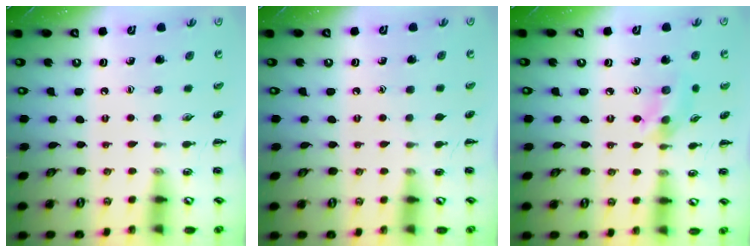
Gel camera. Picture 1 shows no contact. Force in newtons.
{"total": 0.0}
{"total": 4.7, "press": 4.7, "slide": 0.5}